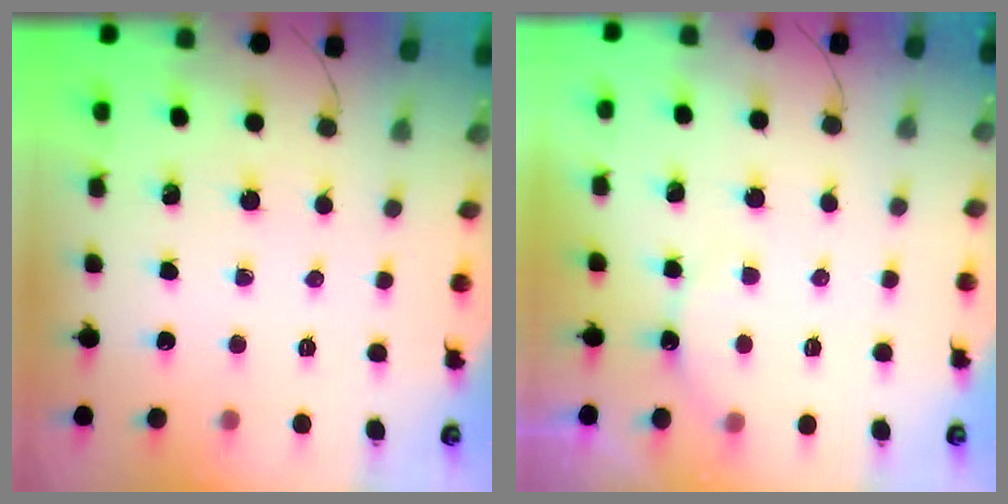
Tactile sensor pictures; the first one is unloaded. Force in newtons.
{"total": 5.7, "press": 5.6, "slide": 1.1}